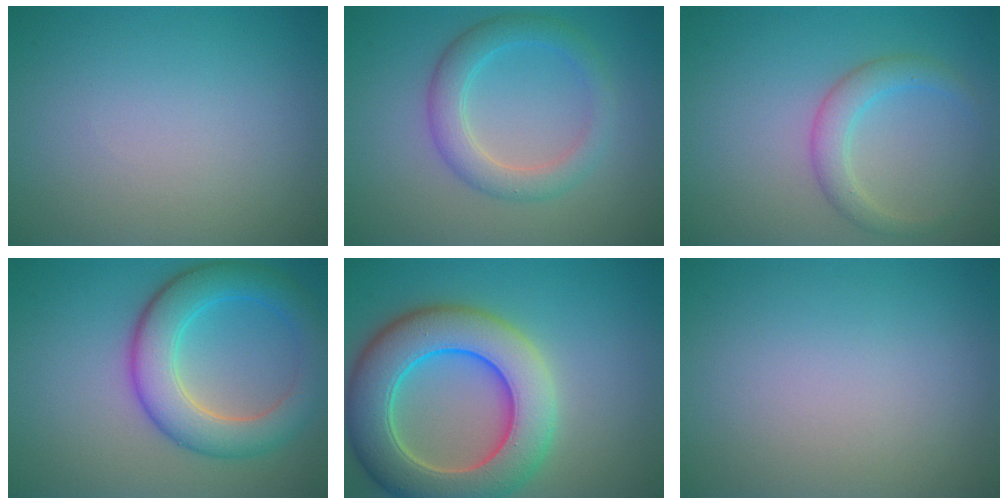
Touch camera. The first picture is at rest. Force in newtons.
{"total": 3.6, "press": 3.6, "slide": 0.1}
{"total": 2.0, "press": 2.0, "slide": 0.2}
{"total": 6.6, "press": 6.6, "slide": 0.3}
{"total": 10.3, "press": 10.3, "slide": 0.4}
{"total": 0.0}